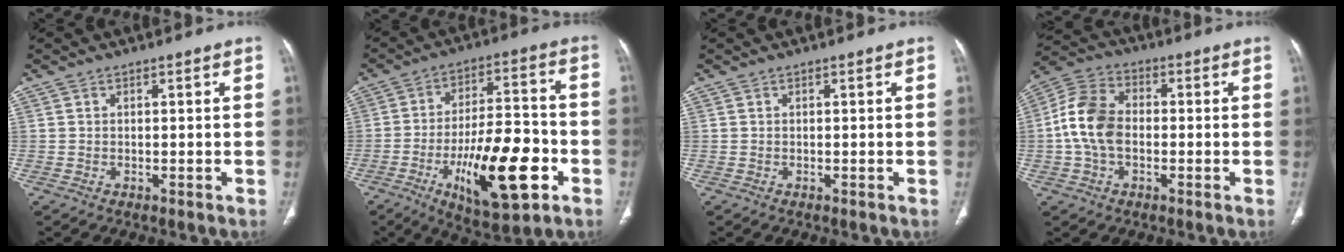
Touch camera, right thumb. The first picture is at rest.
{"total": 20.1, "force": [-7.1, 7.3, 17.3], "torque": [-0.267, 0.026, -0.105]}
{"total": 0.0}
{"total": 10.9, "force": [-0.8, 7.4, 7.9], "torque": [-0.153, 0.027, -0.026]}